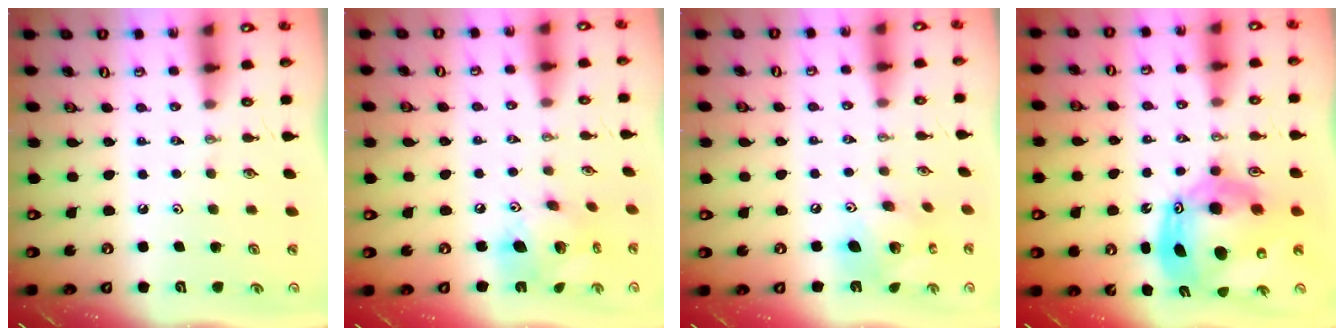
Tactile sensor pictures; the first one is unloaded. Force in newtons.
{"total": 13.5, "press": 13.5, "slide": 0.9}
{"total": 13.6, "press": 13.6, "slide": 1.2}
{"total": 18.0, "press": 17.9, "slide": 1.6}